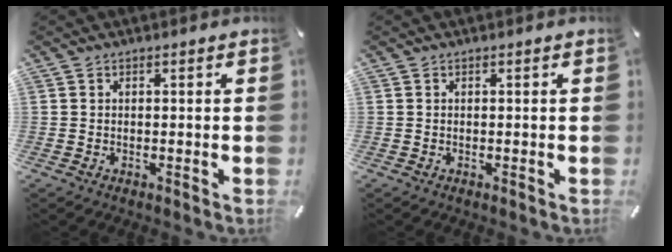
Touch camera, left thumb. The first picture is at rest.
{"total": 0.0}